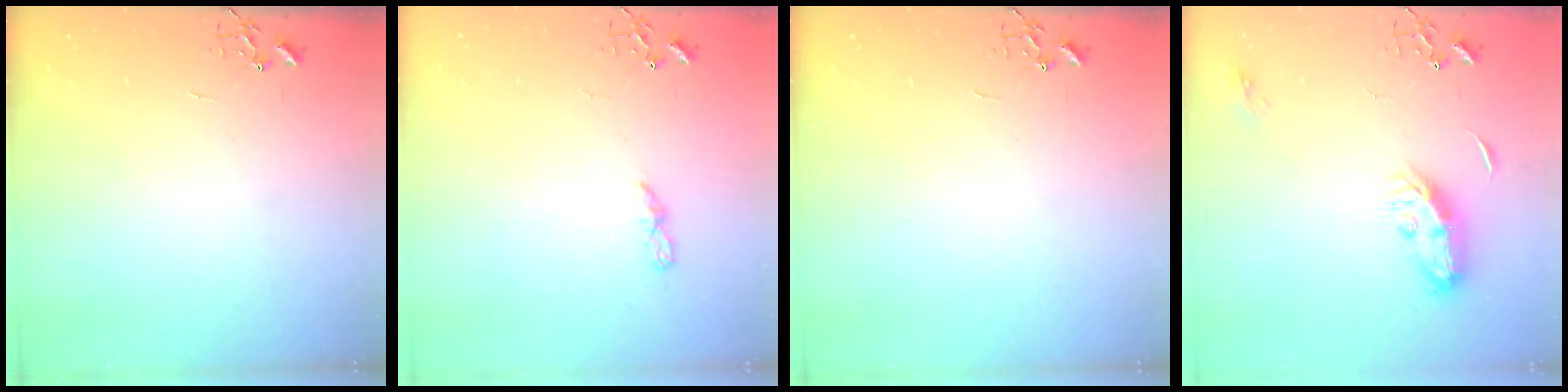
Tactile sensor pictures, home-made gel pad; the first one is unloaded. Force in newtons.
{"total": 5.5, "press": 5.4, "slide": 0.4}
{"total": 0.0}
{"total": 8.7, "press": 8.7, "slide": 0.4}